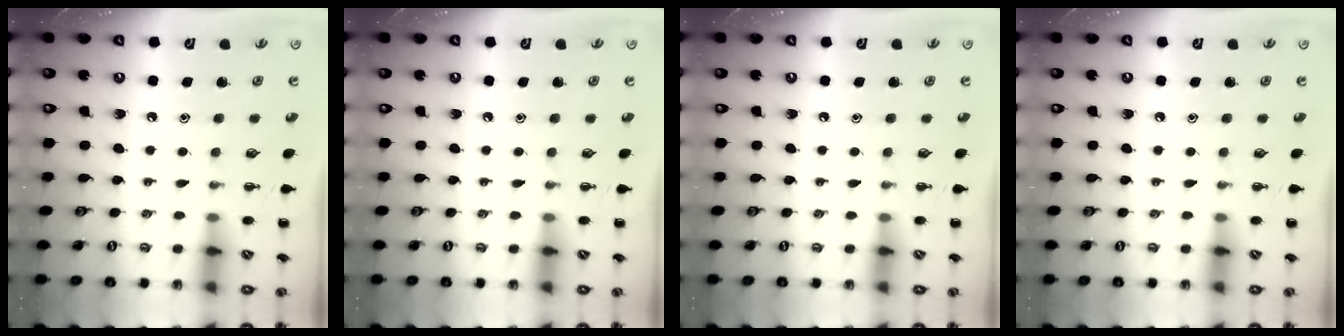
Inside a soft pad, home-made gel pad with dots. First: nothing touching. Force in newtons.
{"total": 0.0}
{"total": 0.0}
{"total": 0.0}